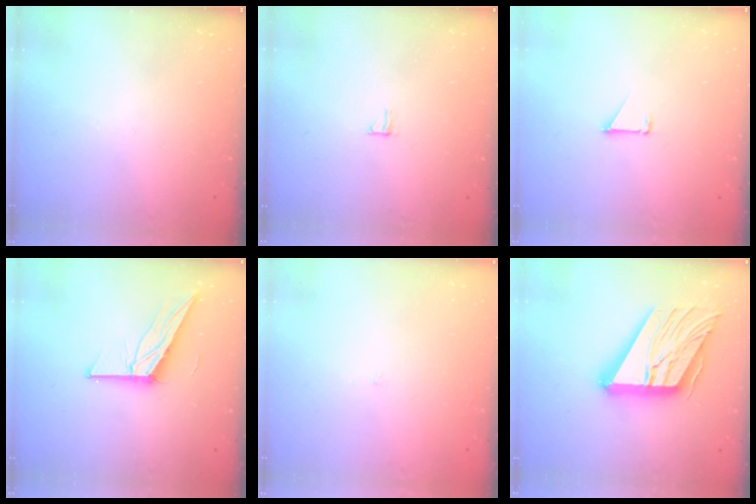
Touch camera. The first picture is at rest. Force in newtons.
{"total": 4.3, "press": 4.3, "slide": 0.3}
{"total": 1.1, "press": 1.1, "slide": 0.1}
{"total": 12.7, "press": 12.6, "slide": 1.2}
{"total": 0.9, "press": 0.9, "slide": 0.0}
{"total": 23.2, "press": 23.0, "slide": 2.7}